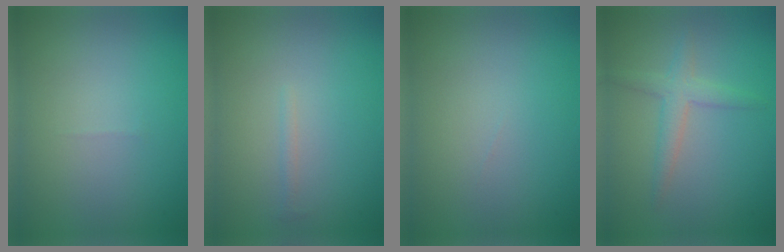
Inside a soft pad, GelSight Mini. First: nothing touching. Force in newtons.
{"total": 0.5, "press": 0.5, "slide": 0.0}
{"total": 0.0}
{"total": 2.4, "press": 2.4, "slide": 0.1}